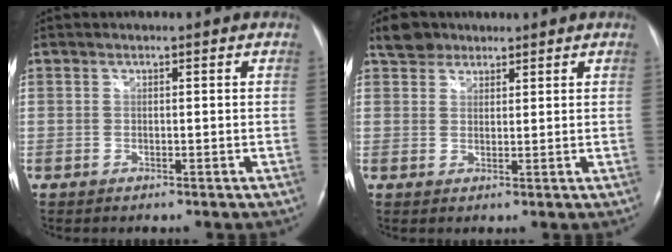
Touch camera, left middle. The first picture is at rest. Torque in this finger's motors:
{"motor_torque": [0.06, 0.01, -0.06, 0.00]}